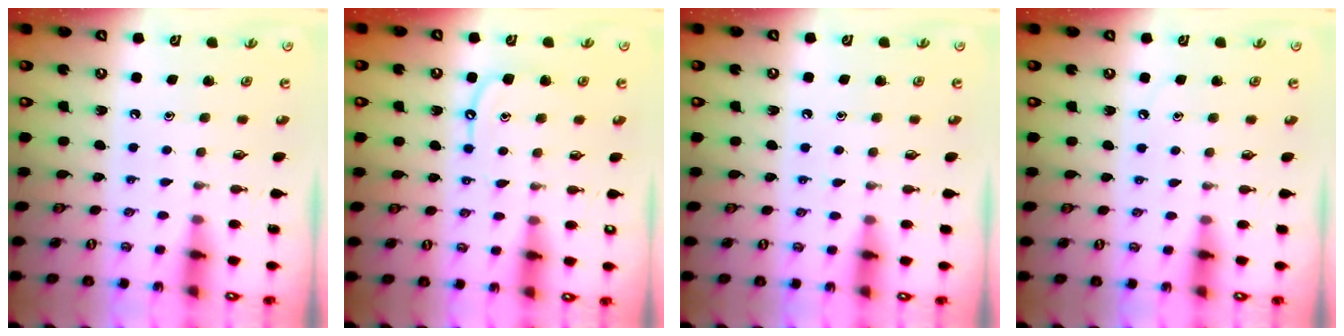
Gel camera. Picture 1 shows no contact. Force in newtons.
{"total": 7.5, "press": 7.5, "slide": 0.7}
{"total": 5.9, "press": 5.8, "slide": 0.8}
{"total": 2.7, "press": 2.7, "slide": 0.4}